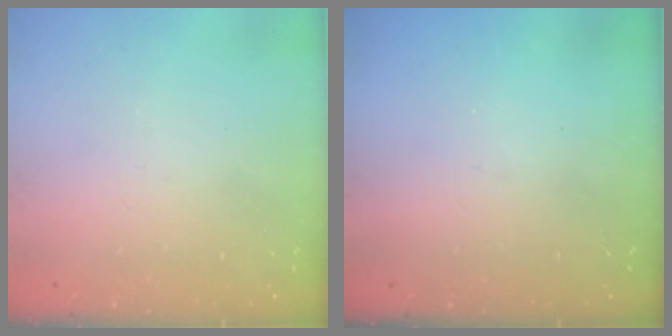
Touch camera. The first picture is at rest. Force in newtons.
{"total": 0.0}